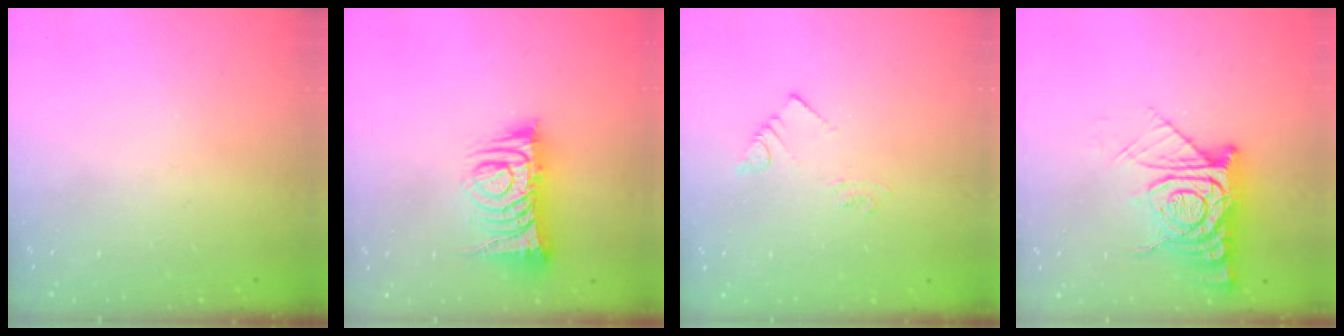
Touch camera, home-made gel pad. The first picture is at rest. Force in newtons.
{"total": 11.9, "press": 11.8, "slide": 1.1}
{"total": 1.9, "press": 1.9, "slide": 0.3}
{"total": 13.8, "press": 13.7, "slide": 1.3}